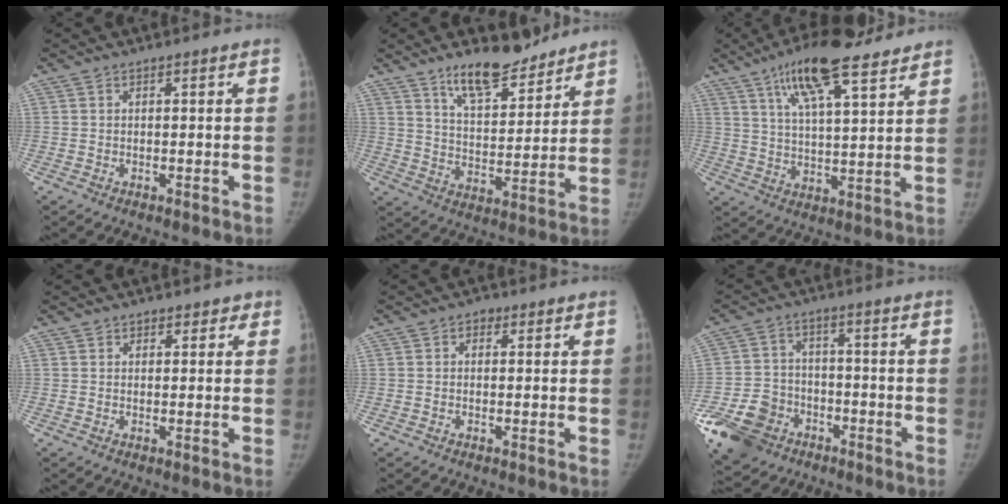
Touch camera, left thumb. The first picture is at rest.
{"total": 12.3, "force": [9.6, 4.4, 6.2], "torque": [-0.073, -0.066, 0.164]}
{"total": 15.5, "force": [10.4, 4.1, 10.8], "torque": [-0.167, -0.035, 0.177]}
{"total": 2.1, "force": [1.4, 1.6, 0.2], "torque": [0.028, -0.006, 0.010]}
{"total": 1.4, "force": [0.5, 1.2, 0.7], "torque": [0.003, 0.002, -0.002]}
{"total": 12.6, "force": [-6.7, 9.6, 4.7], "torque": [-0.089, 0.034, -0.114]}